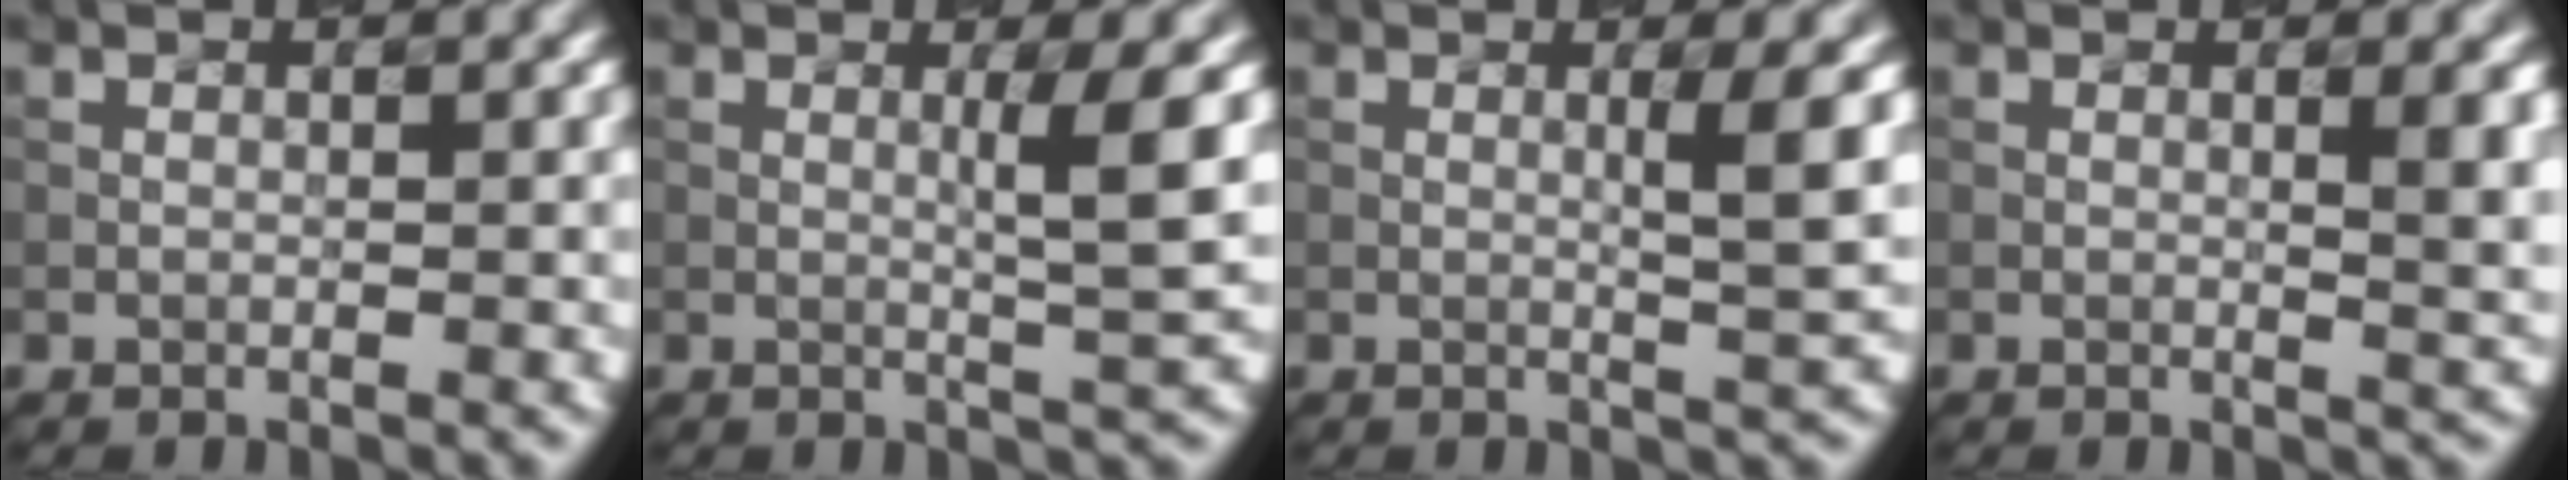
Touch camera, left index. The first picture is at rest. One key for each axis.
{"total": 3.4, "fx": 0.5, "fy": 0.2, "fz": 3.4, "tx": -0.054, "ty": -0.002, "tz": 0.016}
{"total": 3.0, "fx": 0.5, "fy": 0.3, "fz": 2.9, "tx": -0.043, "ty": -0.003, "tz": 0.013}
{"total": 3.7, "fx": 0.7, "fy": 1.1, "fz": 3.4, "tx": -0.033, "ty": 0.003, "tz": 0.015}